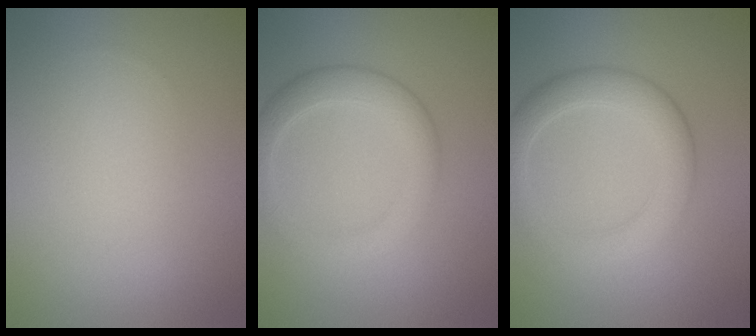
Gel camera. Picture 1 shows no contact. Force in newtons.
{"total": 3.5, "press": 3.5, "slide": 0.1}
{"total": 4.1, "press": 4.1, "slide": 0.4}